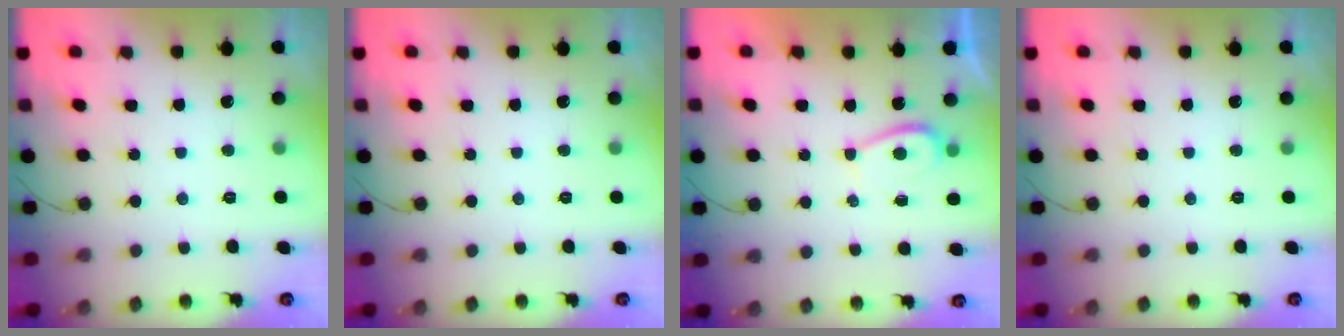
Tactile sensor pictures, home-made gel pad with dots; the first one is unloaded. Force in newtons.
{"total": 0.0}
{"total": 2.2, "press": 2.2, "slide": 0.5}
{"total": 0.0}